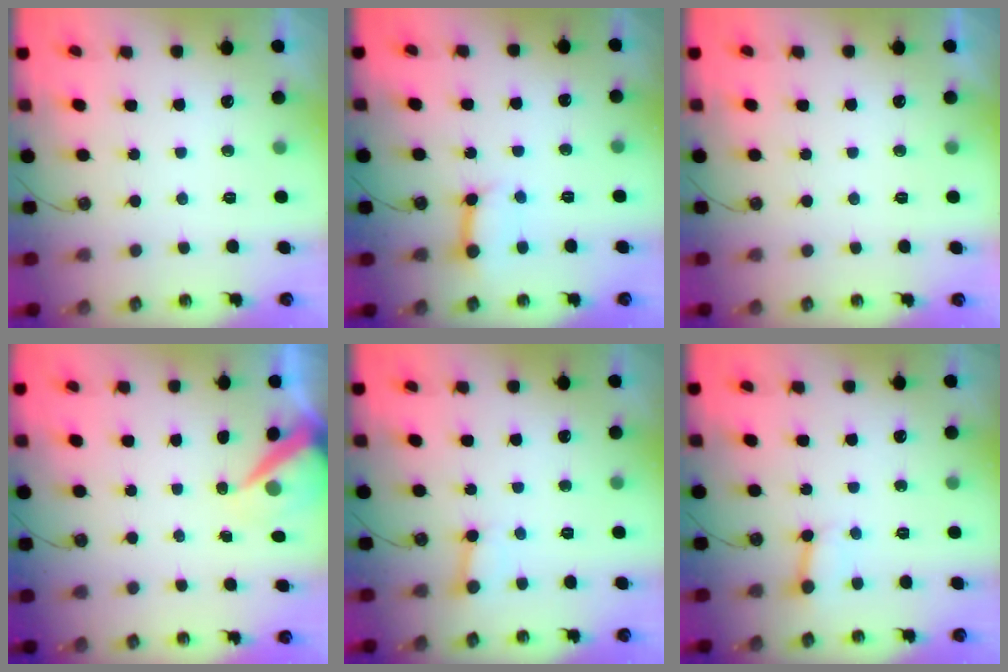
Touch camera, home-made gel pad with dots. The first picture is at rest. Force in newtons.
{"total": 8.2, "press": 8.1, "slide": 0.9}
{"total": 0.0}
{"total": 6.1, "press": 6.1, "slide": 0.6}
{"total": 2.3, "press": 2.3, "slide": 0.1}
{"total": 3.4, "press": 3.4, "slide": 0.3}